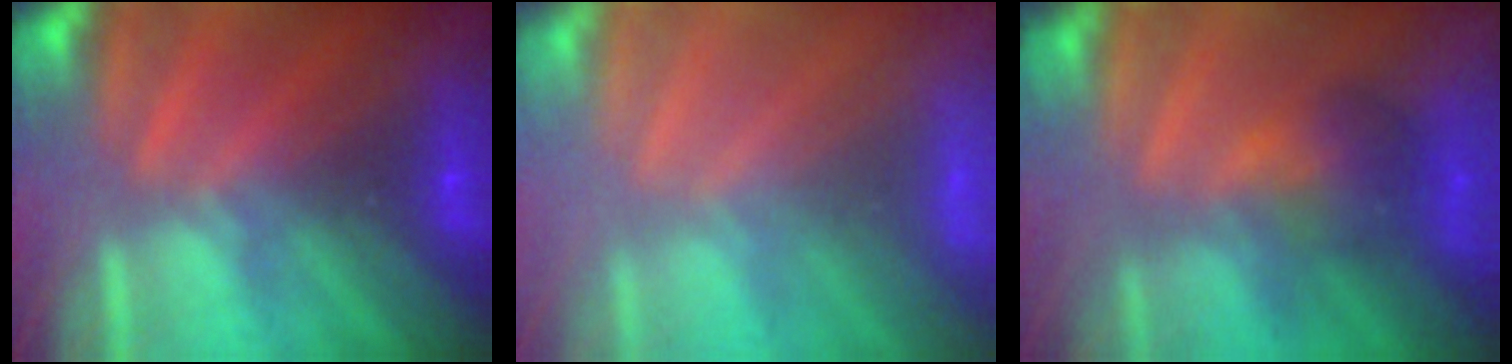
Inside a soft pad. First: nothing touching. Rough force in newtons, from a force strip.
{"total": 5.5}
{"total": 9.1}